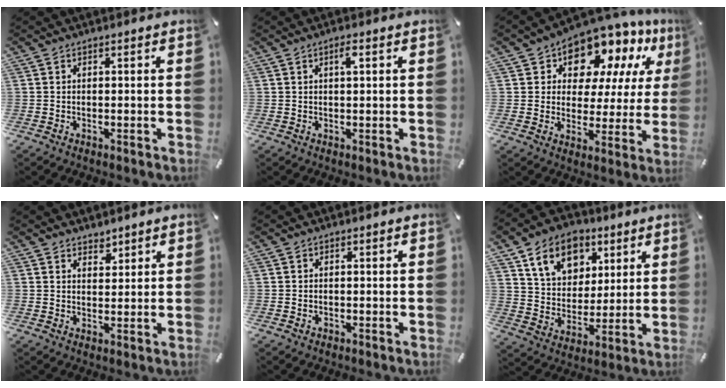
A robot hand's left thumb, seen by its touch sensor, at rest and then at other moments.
{"total": 1.9, "force": [0.7, 0.4, 1.8], "torque": [-0.036, 0.003, 0.009]}
{"total": 11.9, "force": [8.7, 7.0, 4.1], "torque": [-0.078, -0.073, 0.158]}
{"total": 3.0, "force": [2.4, 1.7, -0.1], "torque": [0.013, -0.015, 0.044]}
{"total": 0.5, "force": [-0.2, 0.4, 0.2], "torque": [-0.004, 0.002, -0.005]}
{"total": 13.1, "force": [7.0, 10.0, 4.9], "torque": [-0.088, -0.023, 0.132]}